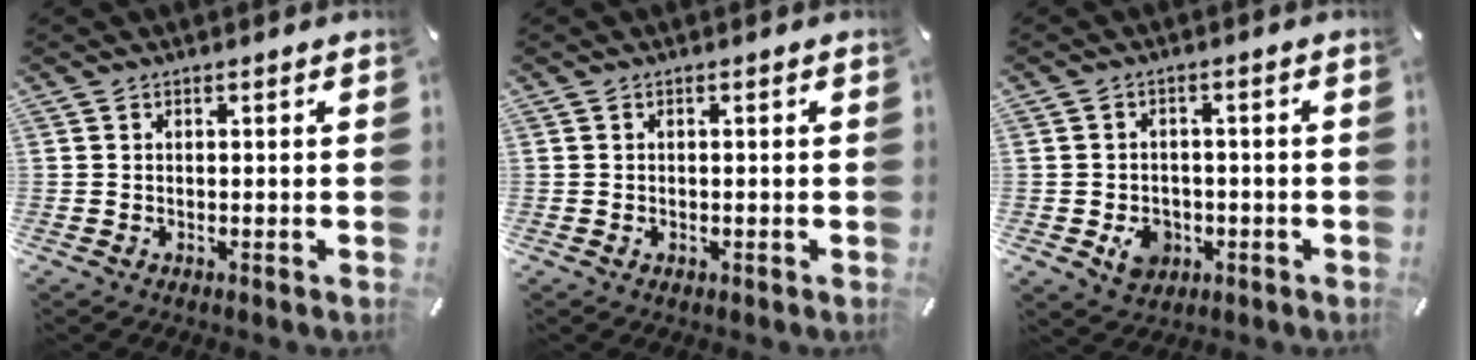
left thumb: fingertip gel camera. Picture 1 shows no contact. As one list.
[{"total": 0.7, "force": [-0.2, 0.6, 0.4], "torque": [-0.008, 0.002, -0.005]}, {"total": 6.6, "force": [-2.0, 5.6, 3.0], "torque": [-0.046, 0.008, -0.033]}]